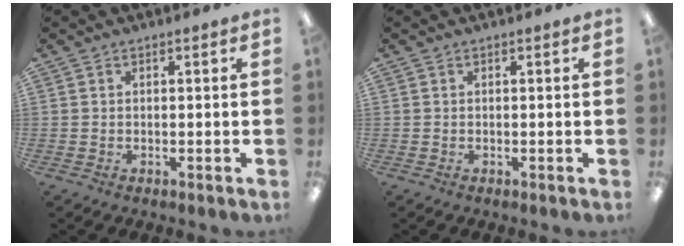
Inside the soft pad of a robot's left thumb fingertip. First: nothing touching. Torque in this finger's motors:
{"motor_torque": [-0.01, -0.01, -0.01, 0.00, 0.00]}